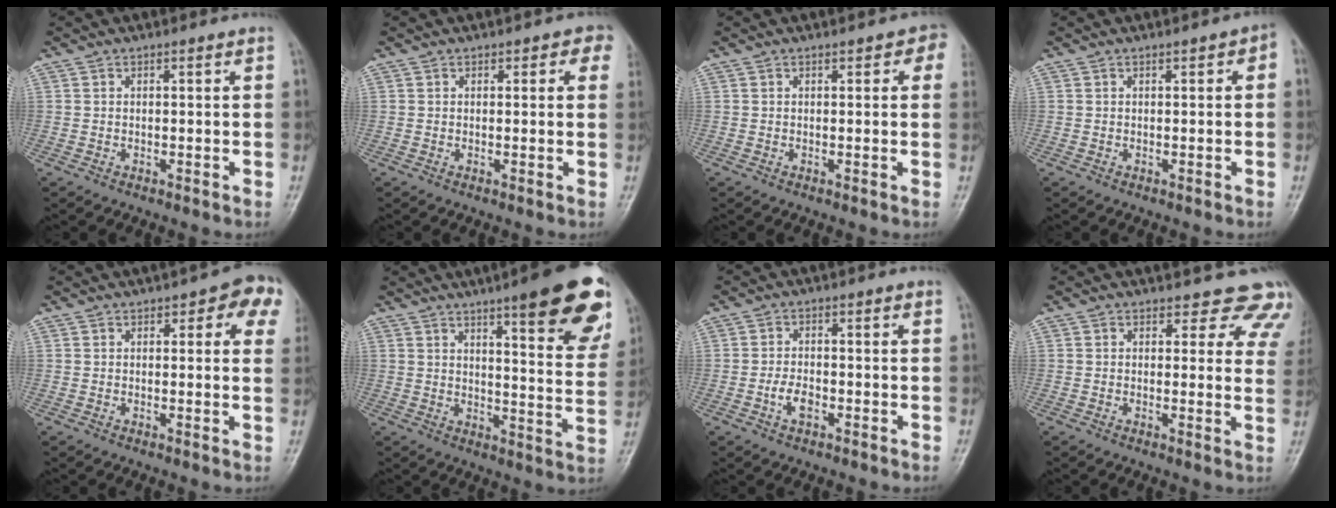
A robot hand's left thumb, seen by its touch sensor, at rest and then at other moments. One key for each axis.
{"total": 2.6, "fx": 1.3, "fy": 1.9, "fz": 1.2, "tx": 0.028, "ty": -0.001, "tz": 0.007}
{"total": 2.6, "fx": 1.2, "fy": 1.7, "fz": 1.6, "tx": 0.017, "ty": 0.000, "tz": 0.008}
{"total": 1.3, "fx": 0.2, "fy": 0.8, "fz": 1.0, "tx": 0.003, "ty": 0.005, "tz": -0.003}
{"total": 7.3, "fx": 3.1, "fy": 3.6, "fz": 5.5, "tx": -0.015, "ty": -0.002, "tz": 0.026}
{"total": 20.2, "fx": 11.8, "fy": 4.4, "fz": 15.8, "tx": -0.169, "ty": -0.051, "tz": 0.149}
{"total": 3.4, "fx": -1.5, "fy": 1.9, "fz": 2.4, "tx": -0.039, "ty": 0.010, "tz": -0.029}
{"total": 9.4, "fx": 7.9, "fy": 4.6, "fz": 2.1, "tx": 0.040, "ty": -0.037, "tz": 0.053}